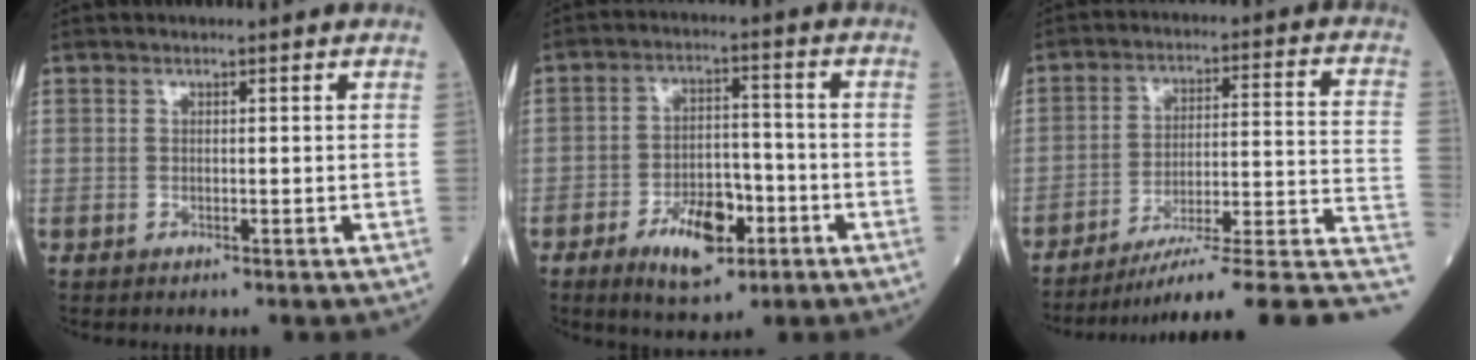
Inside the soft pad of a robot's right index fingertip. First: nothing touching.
{"total": 9.0, "force": [-4.4, 4.1, 6.7], "torque": [-0.117, 0.004, -0.070]}
{"total": 18.4, "force": [-13.6, 0.4, 12.4], "torque": [-0.111, 0.036, -0.193]}